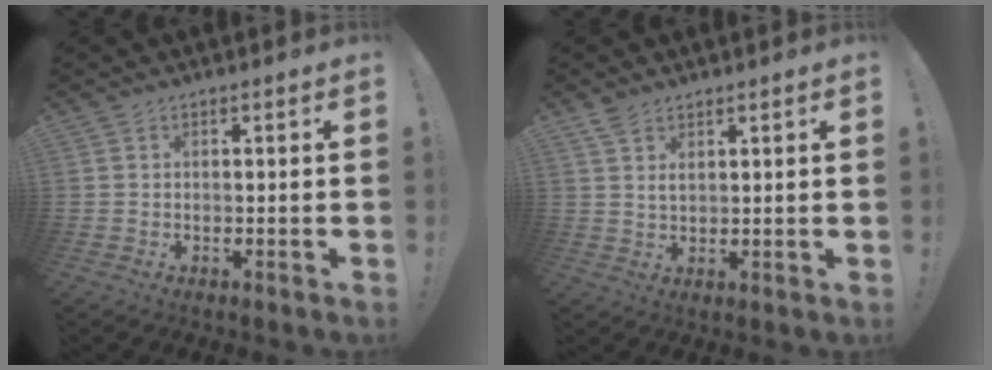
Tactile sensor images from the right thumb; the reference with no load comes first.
{"total": 3.1, "force": [2.2, 1.2, 1.9], "torque": [-0.038, -0.009, 0.040]}